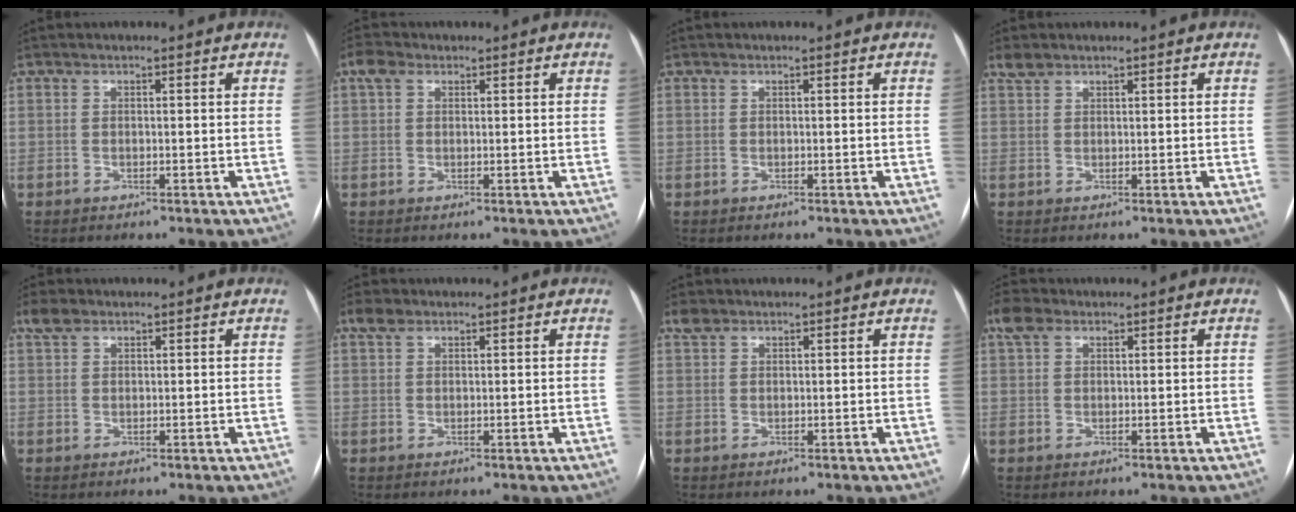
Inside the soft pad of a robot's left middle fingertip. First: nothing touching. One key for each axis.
{"total": 2.4, "fx": 1.3, "fy": 1.7, "fz": 1.2, "tx": -0.030, "ty": 0.021, "tz": 0.024}
{"total": 0.0}
{"total": 1.6, "fx": 1.4, "fy": 0.7, "fz": 0.4, "tx": -0.013, "ty": 0.010, "tz": 0.030}
{"total": 2.5, "fx": 1.8, "fy": 1.3, "fz": 1.2, "tx": -0.029, "ty": 0.017, "tz": 0.038}
{"total": 2.2, "fx": 1.6, "fy": 1.2, "fz": 1.0, "tx": -0.024, "ty": 0.015, "tz": 0.033}
{"total": 1.8, "fx": 1.4, "fy": 1.0, "fz": 0.5, "tx": -0.014, "ty": 0.012, "tz": 0.028}
{"total": 3.4, "fx": 2.1, "fy": 2.0, "fz": 1.8, "tx": -0.046, "ty": 0.025, "tz": 0.044}